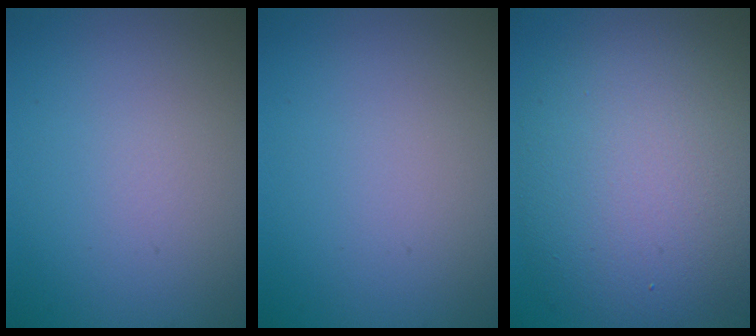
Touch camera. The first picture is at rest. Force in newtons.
{"total": 0.0}
{"total": 11.1, "press": 11.1, "slide": 0.6}